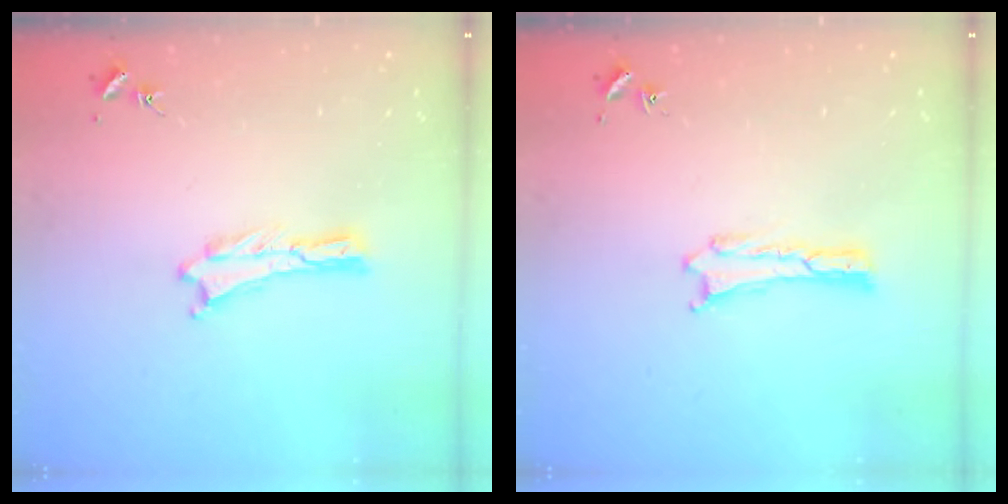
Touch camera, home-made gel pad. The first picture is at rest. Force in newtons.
{"total": 0.0}